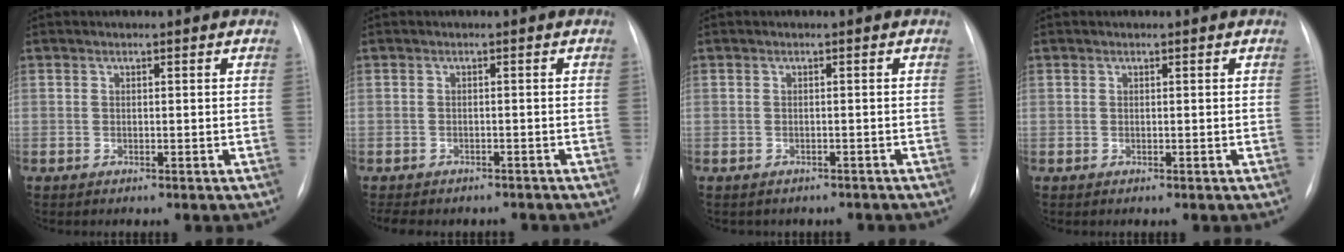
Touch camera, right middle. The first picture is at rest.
{"total": 9.0, "force": [-7.7, 3.5, 3.2], "torque": [-0.063, 0.000, -0.091]}
{"total": 4.0, "force": [-3.5, 1.9, 0.7], "torque": [-0.016, 0.006, -0.035]}
{"total": 0.0}